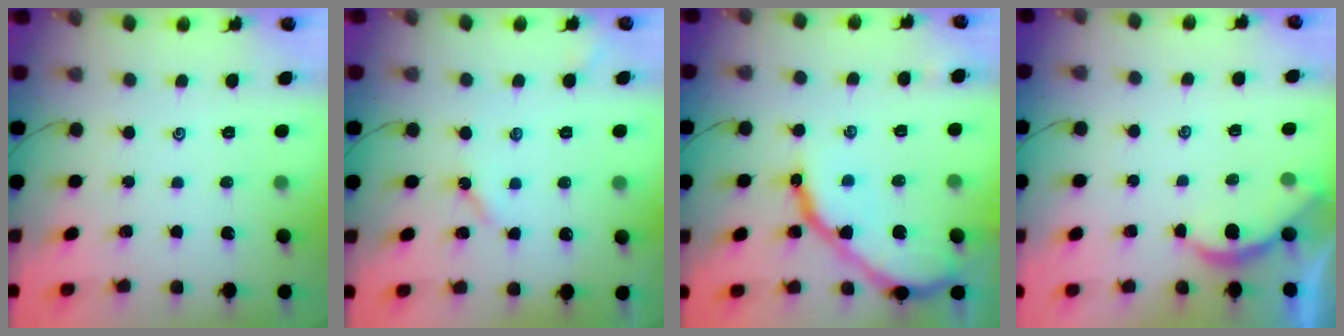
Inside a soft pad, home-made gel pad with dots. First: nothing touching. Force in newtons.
{"total": 3.5, "press": 3.5, "slide": 0.5}
{"total": 14.6, "press": 14.5, "slide": 1.3}
{"total": 2.3, "press": 2.3, "slide": 0.2}